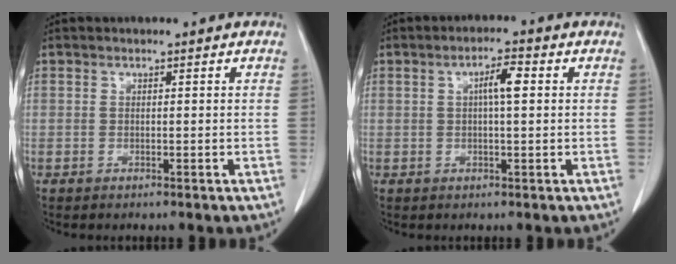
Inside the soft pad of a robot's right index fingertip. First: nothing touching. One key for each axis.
{"total": 3.7, "fx": 0.7, "fy": 0.6, "fz": 3.6, "tx": -0.064, "ty": 0.007, "tz": 0.009}